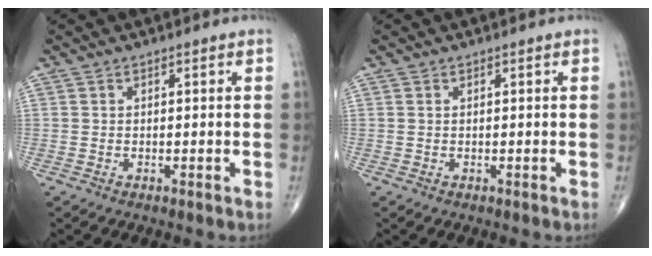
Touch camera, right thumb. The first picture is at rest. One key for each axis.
{"total": 0.0}